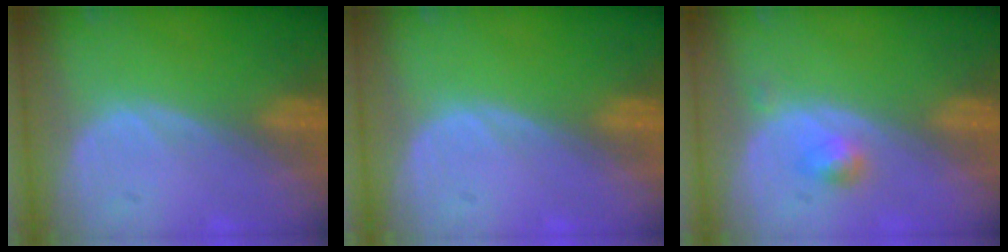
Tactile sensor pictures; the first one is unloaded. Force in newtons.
{"total": 0.0}
{"total": 2.2, "press": 2.0, "slide": 1.0}